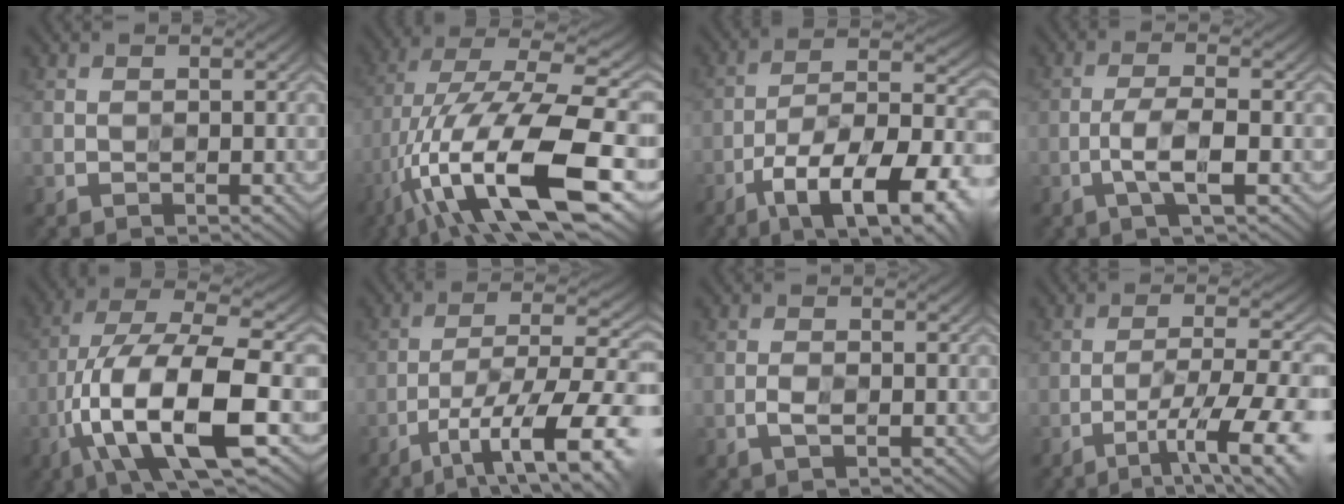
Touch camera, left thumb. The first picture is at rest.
{"total": 17.5, "force": [-6.9, 6.4, 14.7], "torque": [-0.286, -0.001, -0.127]}
{"total": 15.8, "force": [-8.5, 6.4, 11.7], "torque": [-0.183, -0.012, -0.139]}
{"total": 3.9, "force": [-1.8, 0.9, 3.3], "torque": [-0.067, 0.002, -0.036]}
{"total": 15.3, "force": [-5.9, 5.3, 13.1], "torque": [-0.255, -0.007, -0.104]}
{"total": 12.4, "force": [-6.5, 3.6, 9.9], "torque": [-0.170, -0.004, -0.104]}
{"total": 1.6, "force": [-0.9, 0.7, 1.0], "torque": [-0.020, -0.006, -0.016]}
{"total": 9.9, "force": [-5.3, 1.9, 8.1], "torque": [-0.129, -0.003, -0.076]}